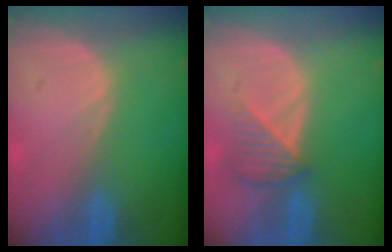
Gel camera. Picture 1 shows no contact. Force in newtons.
{"total": 3.4, "press": 3.4, "slide": 0.7}